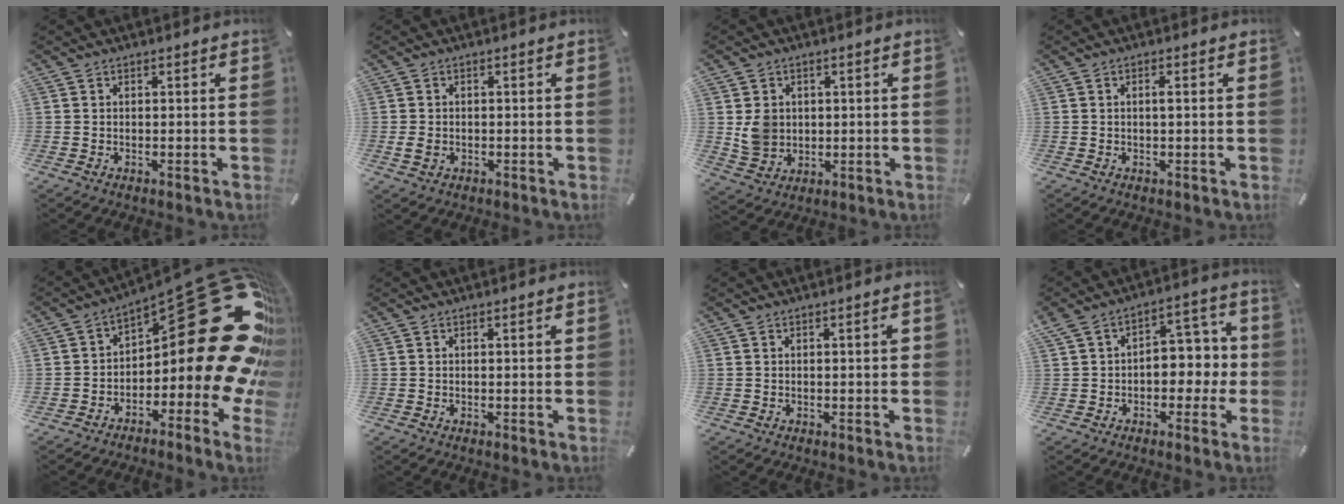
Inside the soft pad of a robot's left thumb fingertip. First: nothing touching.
{"total": 2.6, "force": [-0.6, 2.0, 1.6], "torque": [-0.036, 0.001, -0.012]}
{"total": 6.0, "force": [0.9, 5.7, 1.7], "torque": [-0.027, 0.002, 0.016]}
{"total": 1.8, "force": [0.2, 0.5, 1.7], "torque": [-0.034, 0.000, 0.002]}
{"total": 37.3, "force": [9.7, 17.3, 31.5], "torque": [-0.361, -0.115, 0.208]}
{"total": 1.1, "force": [0.2, 0.2, 1.0], "torque": [-0.020, 0.001, 0.002]}
{"total": 2.0, "force": [0.2, 0.6, 1.9], "torque": [-0.027, 0.002, -0.001]}
{"total": 9.2, "force": [-0.7, 7.0, 5.9], "torque": [-0.071, 0.008, -0.017]}